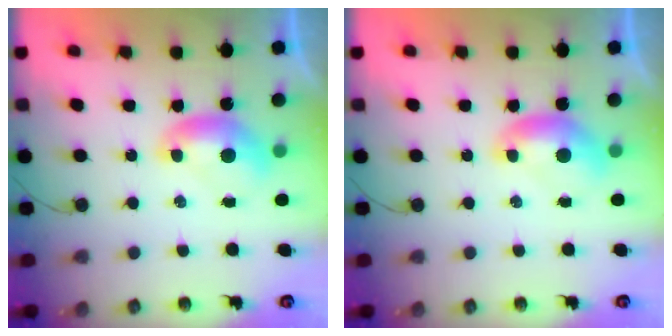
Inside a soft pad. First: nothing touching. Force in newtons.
{"total": 0.0}